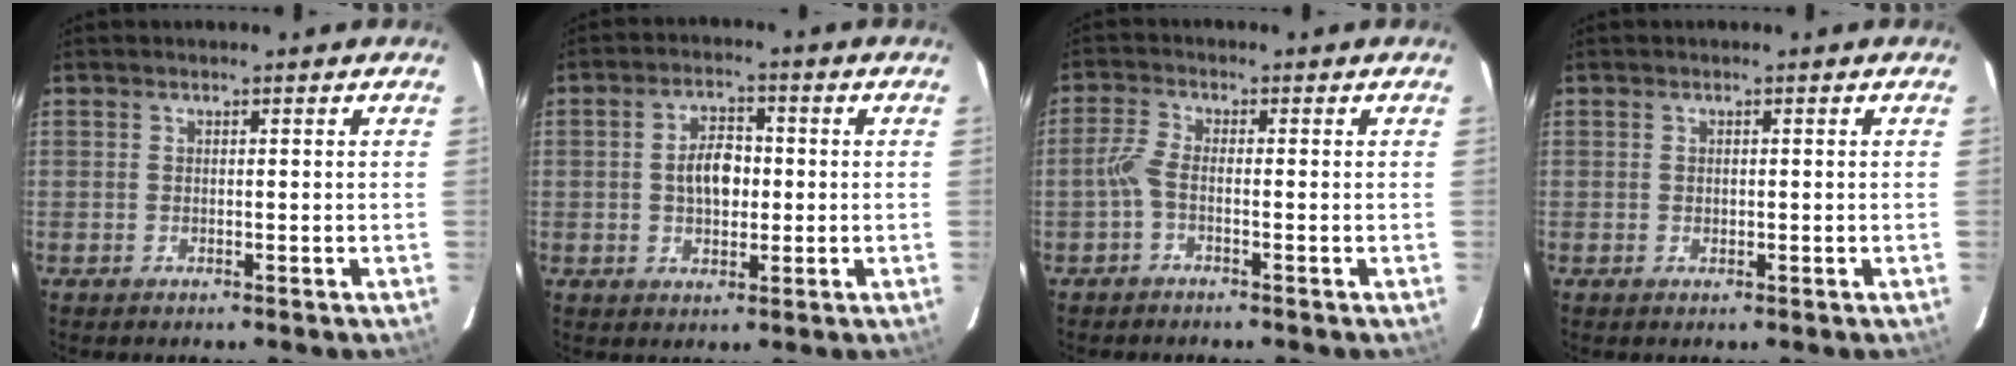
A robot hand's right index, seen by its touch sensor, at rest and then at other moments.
{"total": 6.2, "force": [0.0, 3.7, 4.9], "torque": [-0.088, 0.013, 0.004]}
{"total": 2.5, "force": [-1.3, 0.5, 2.1], "torque": [-0.057, 0.006, -0.030]}
{"total": 0.6, "force": [0.0, 0.5, 0.3], "torque": [-0.002, 0.002, 0.002]}